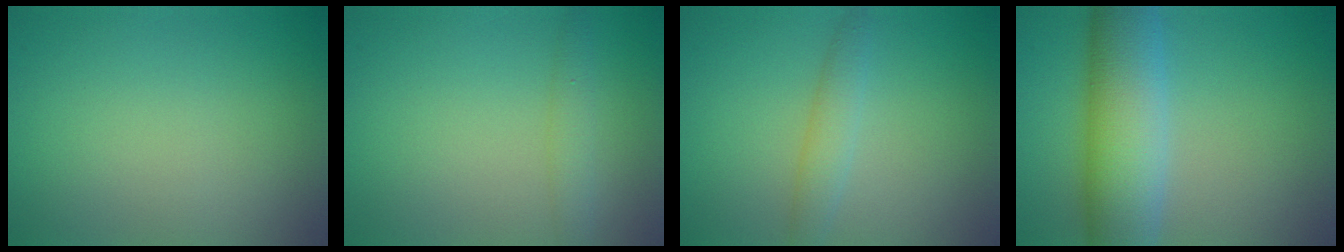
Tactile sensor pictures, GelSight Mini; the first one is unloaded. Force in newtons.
{"total": 1.7, "press": 1.7, "slide": 0.2}
{"total": 2.2, "press": 2.2, "slide": 0.2}
{"total": 9.0, "press": 9.0, "slide": 0.2}